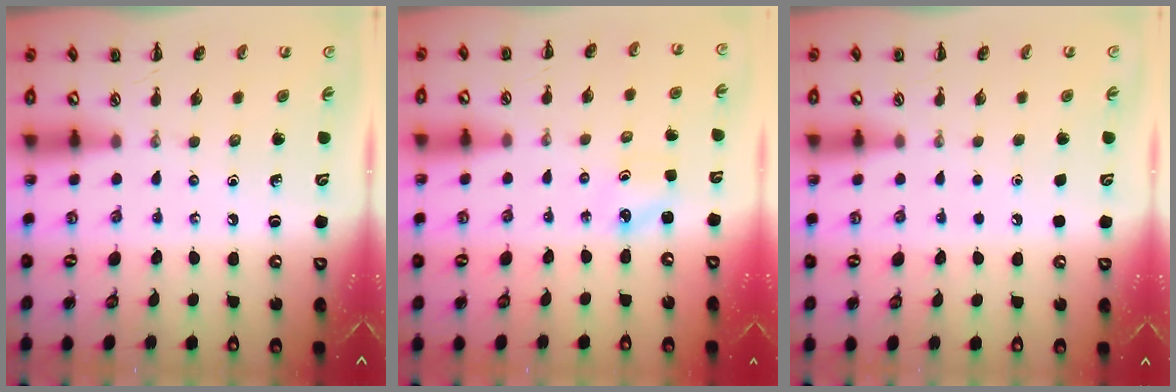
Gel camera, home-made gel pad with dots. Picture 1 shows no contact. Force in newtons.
{"total": 2.0, "press": 2.0, "slide": 0.5}
{"total": 1.6, "press": 1.6, "slide": 0.1}